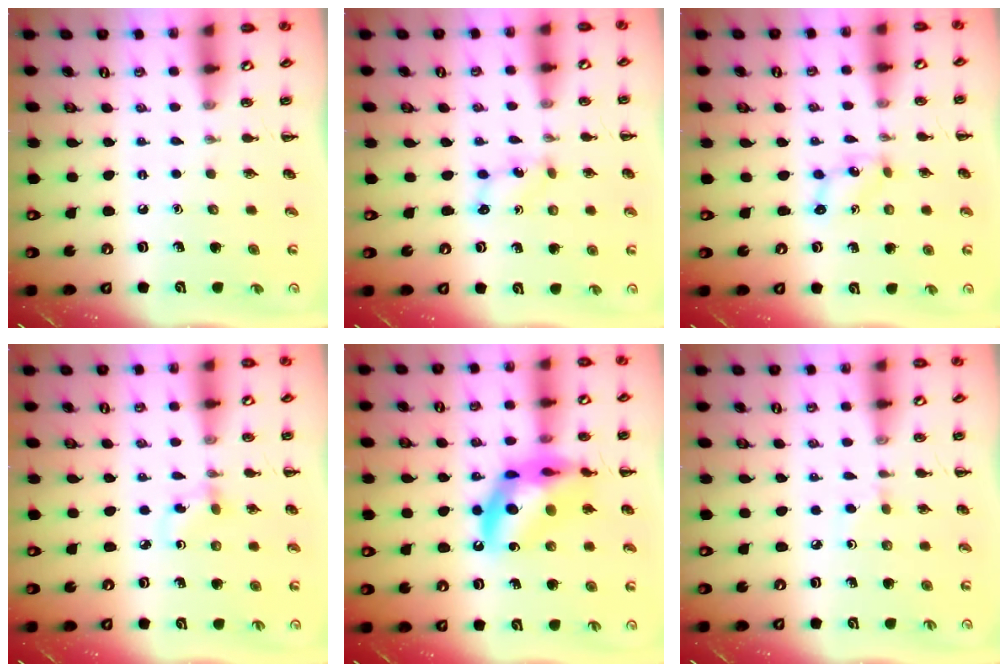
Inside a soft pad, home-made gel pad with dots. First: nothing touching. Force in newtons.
{"total": 2.0, "press": 2.0, "slide": 0.6}
{"total": 1.7, "press": 1.6, "slide": 0.6}
{"total": 3.0, "press": 2.8, "slide": 1.2}
{"total": 15.7, "press": 15.2, "slide": 3.9}
{"total": 2.0, "press": 1.8, "slide": 0.8}